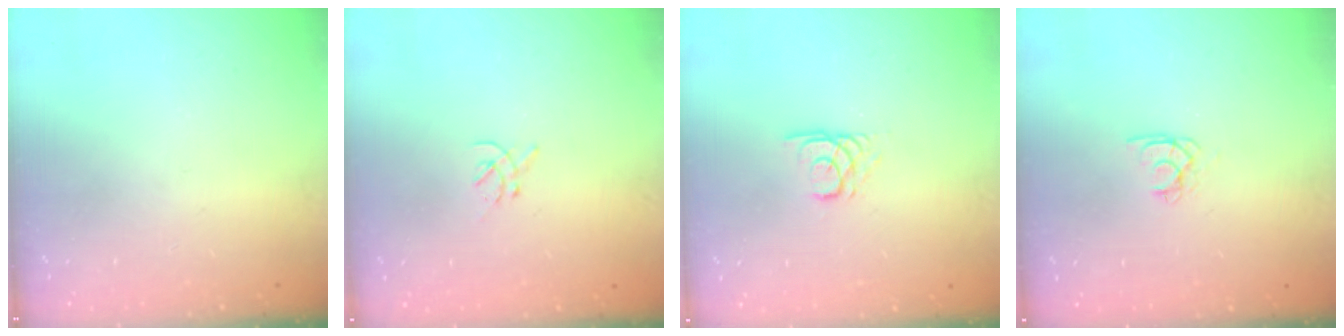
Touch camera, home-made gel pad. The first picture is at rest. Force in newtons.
{"total": 1.2, "press": 1.1, "slide": 0.5}
{"total": 2.4, "press": 2.4, "slide": 0.2}
{"total": 2.0, "press": 2.0, "slide": 0.4}